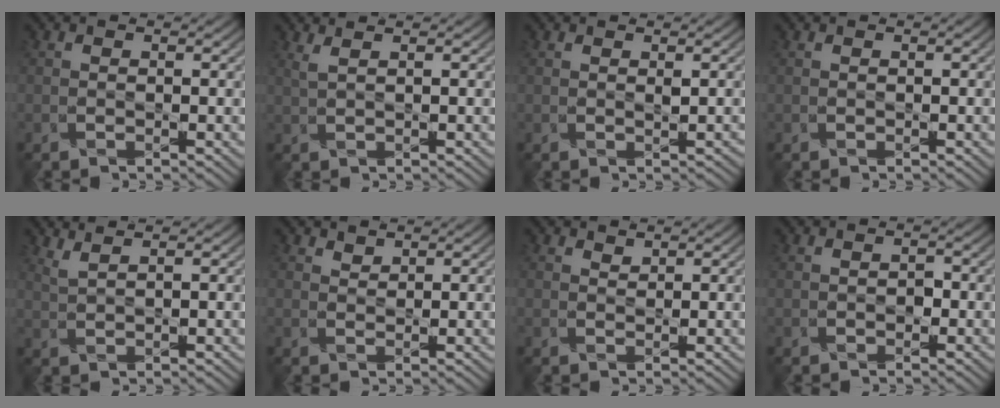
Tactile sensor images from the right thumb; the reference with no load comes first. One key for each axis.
{"total": 1.8, "fx": 1.7, "fy": -0.1, "fz": 0.2, "tx": 0.000, "ty": 0.003, "tz": 0.032}
{"total": 0.9, "fx": 0.5, "fy": -0.2, "fz": -0.6, "tx": 0.012, "ty": 0.002, "tz": 0.011}
{"total": 0.0}
{"total": 2.6, "fx": 2.6, "fy": 0.0, "fz": 0.3, "tx": 0.003, "ty": 0.001, "tz": 0.047}
{"total": 2.2, "fx": 1.7, "fy": -0.1, "fz": -1.3, "tx": 0.023, "ty": -0.004, "tz": 0.038}
{"total": 1.8, "fx": 1.4, "fy": -0.1, "fz": -1.1, "tx": 0.018, "ty": -0.005, "tz": 0.030}
{"total": 1.1, "fx": -0.5, "fy": 1.0, "fz": -0.1, "tx": 0.007, "ty": -0.005, "tz": -0.008}